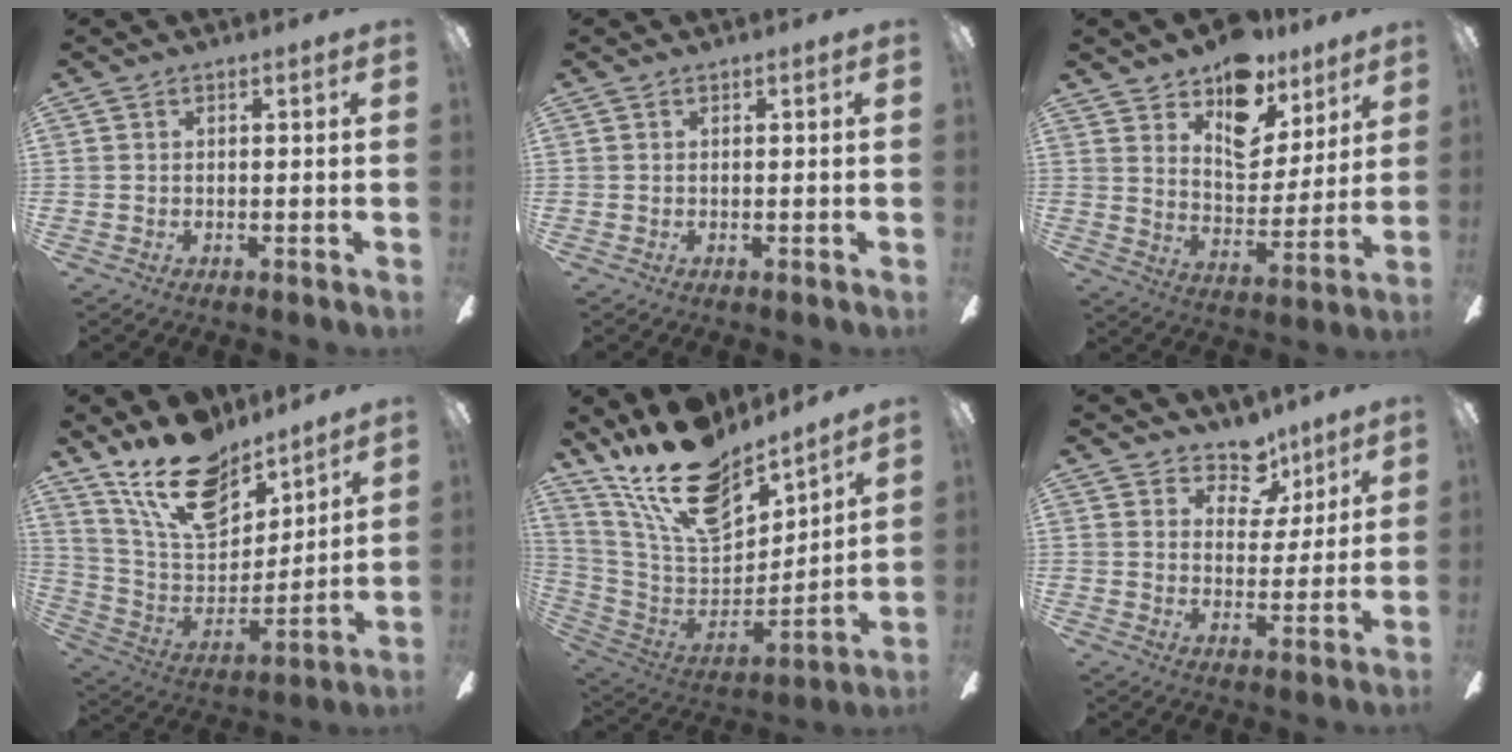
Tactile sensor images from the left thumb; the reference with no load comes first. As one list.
[{"total": 0.0}, {"total": 15.2, "force": [11.0, 8.4, 6.2], "torque": [-0.094, -0.074, 0.203]}, {"total": 19.2, "force": [14.2, 9.2, 8.9], "torque": [-0.167, -0.088, 0.259]}, {"total": 21.0, "force": [15.7, 8.8, 10.9], "torque": [-0.203, -0.102, 0.281]}, {"total": 8.8, "force": [6.5, 5.3, 2.7], "torque": [-0.041, -0.040, 0.120]}]